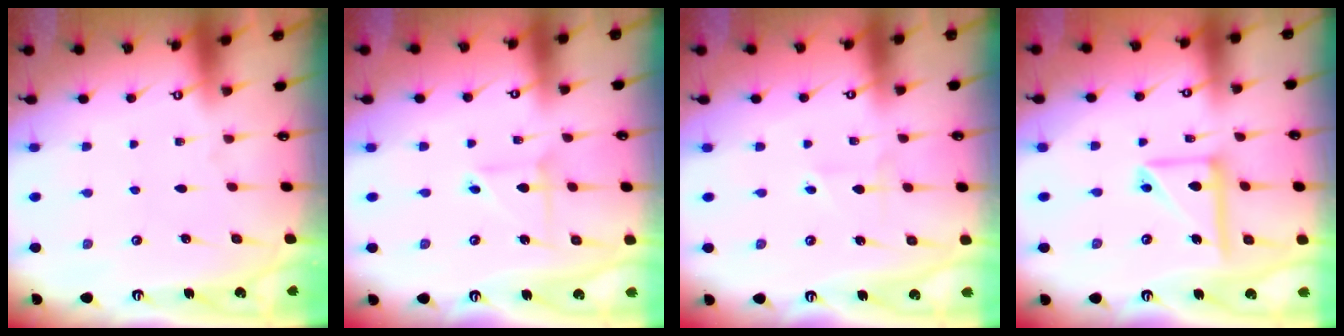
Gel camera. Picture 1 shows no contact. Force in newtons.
{"total": 3.3, "press": 3.3, "slide": 0.4}
{"total": 1.6, "press": 1.5, "slide": 0.5}
{"total": 13.3, "press": 13.3, "slide": 1.5}